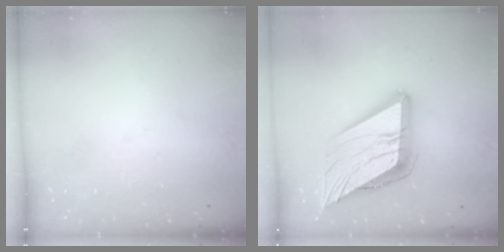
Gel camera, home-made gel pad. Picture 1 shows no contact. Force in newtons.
{"total": 24.2, "press": 24.1, "slide": 2.8}